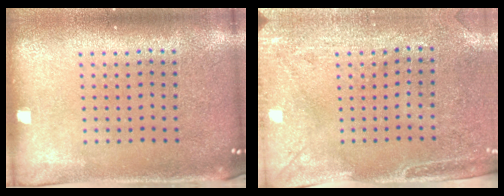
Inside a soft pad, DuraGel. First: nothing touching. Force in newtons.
{"total": 3.0, "press": 2.4, "slide": 1.8}